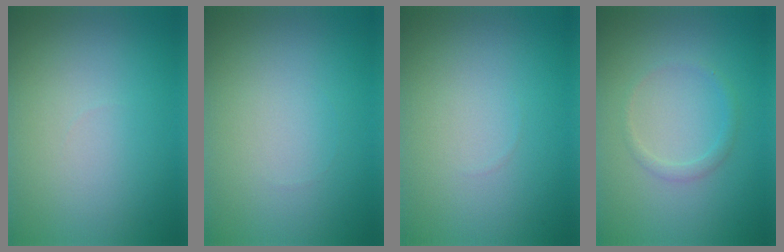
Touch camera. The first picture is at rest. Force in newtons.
{"total": 0.0}
{"total": 0.0}
{"total": 1.1, "press": 1.1, "slide": 0.0}